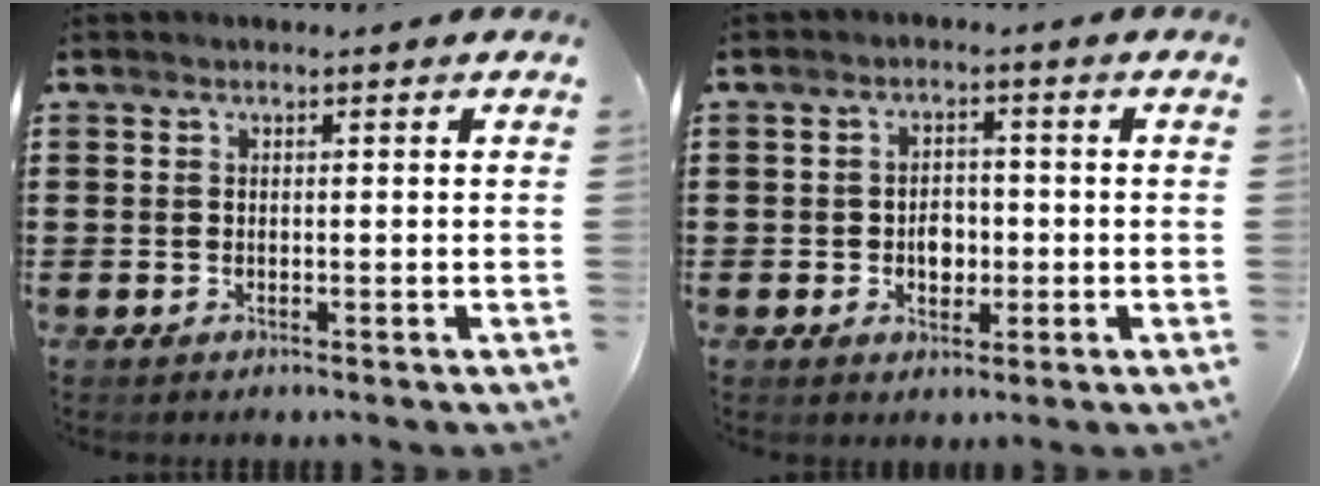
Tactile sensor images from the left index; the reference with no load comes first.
{"total": 3.4, "force": [-0.5, 2.4, 2.4], "torque": [-0.040, 0.000, -0.013]}